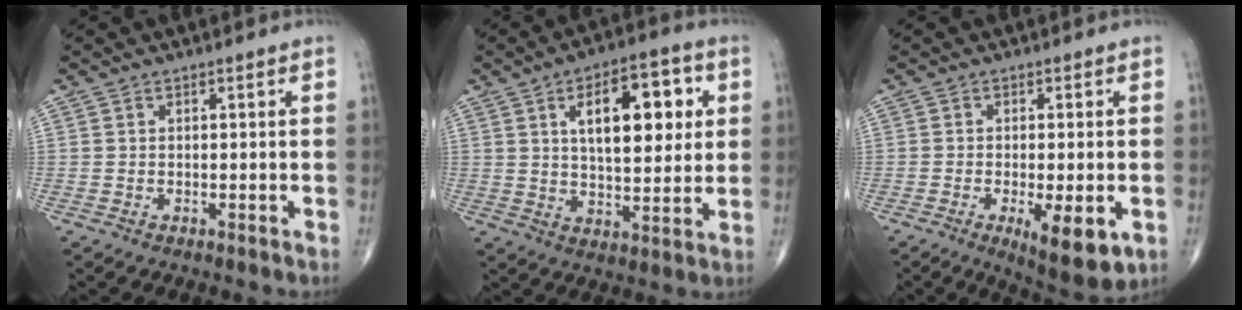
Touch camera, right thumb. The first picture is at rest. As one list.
[{"total": 15.6, "force": [4.4, 7.2, 13.0], "torque": [-0.162, -0.005, 0.068]}, {"total": 9.6, "force": [-3.1, 3.0, 8.5], "torque": [-0.119, -0.017, -0.041]}]